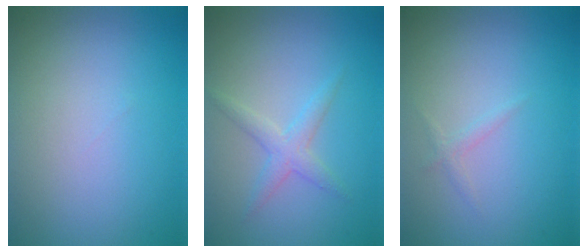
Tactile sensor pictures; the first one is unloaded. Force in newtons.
{"total": 2.0, "press": 2.0, "slide": 0.1}
{"total": 0.7, "press": 0.7, "slide": 0.0}